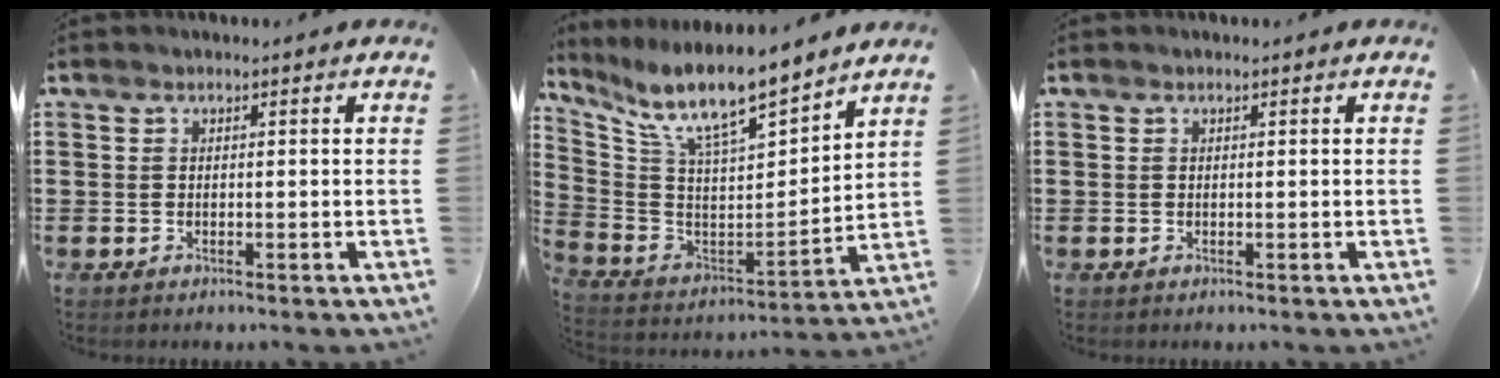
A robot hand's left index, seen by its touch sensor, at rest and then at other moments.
{"total": 9.9, "force": [8.4, 1.6, 5.0], "torque": [-0.134, -0.051, 0.142]}
{"total": 0.0}